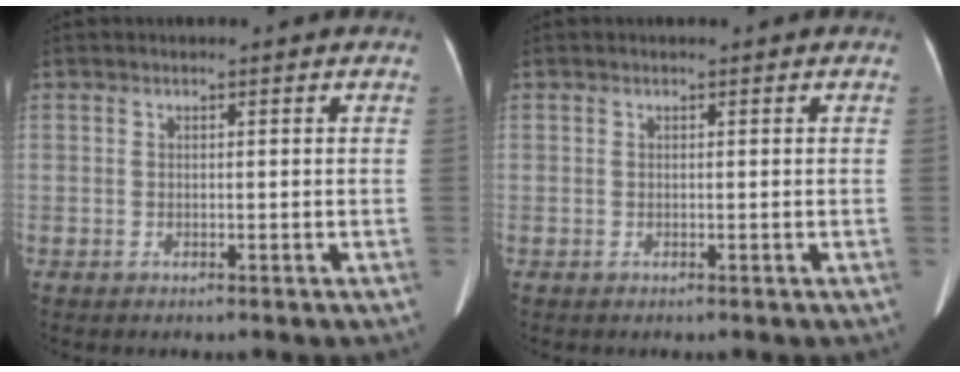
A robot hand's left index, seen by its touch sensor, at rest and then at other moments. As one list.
[{"total": 0.0}]